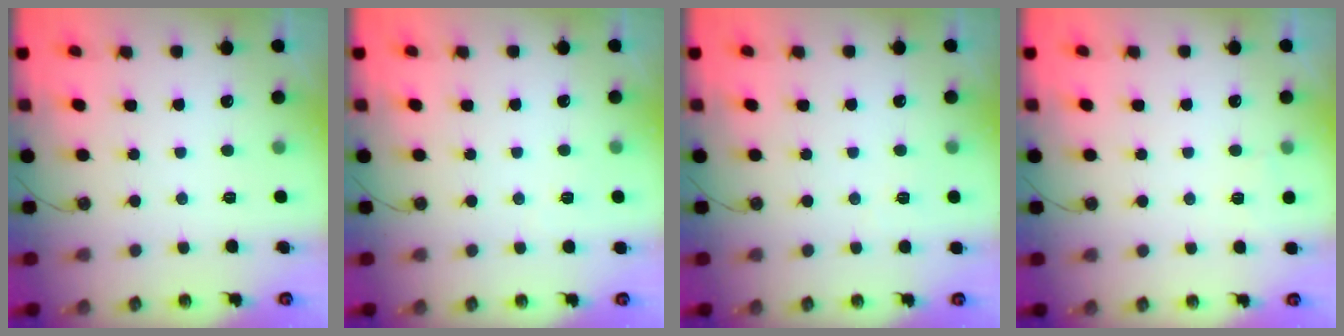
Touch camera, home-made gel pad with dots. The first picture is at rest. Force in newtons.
{"total": 1.4, "press": 1.4, "slide": 0.5}
{"total": 2.8, "press": 2.0, "slide": 2.0}
{"total": 3.2, "press": 3.1, "slide": 0.3}